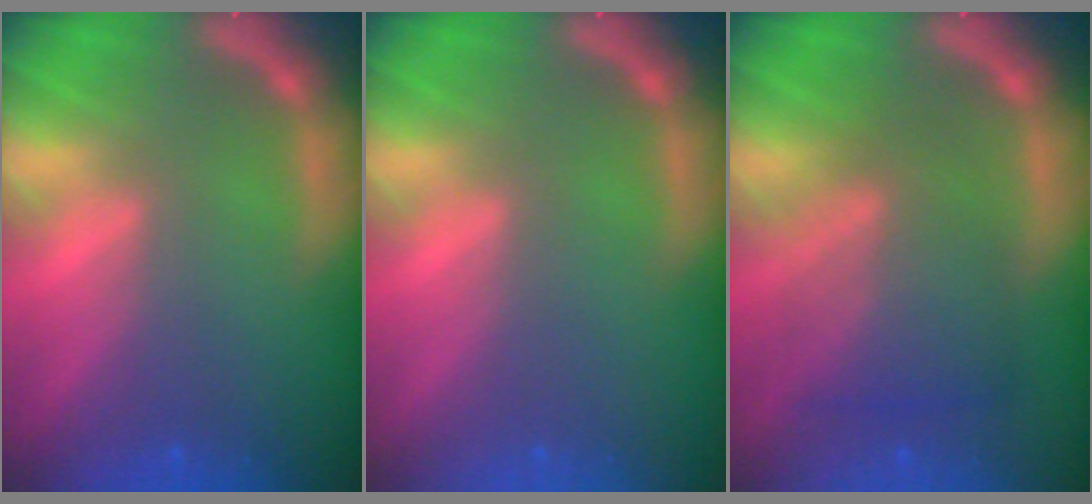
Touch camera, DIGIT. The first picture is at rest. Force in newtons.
{"total": 0.0}
{"total": 6.5}